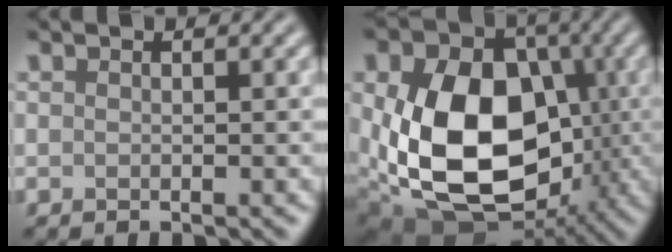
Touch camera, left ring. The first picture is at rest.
{"total": 15.5, "force": [-1.0, 11.2, 10.7], "torque": [-0.201, -0.033, -0.017]}